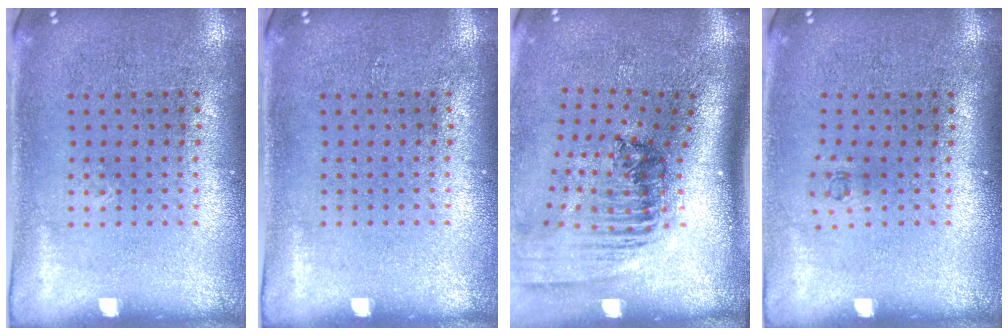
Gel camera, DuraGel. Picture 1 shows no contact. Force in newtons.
{"total": 0.0}
{"total": 2.2, "press": 1.6, "slide": 1.6}
{"total": 0.6, "press": 0.2, "slide": 0.5}